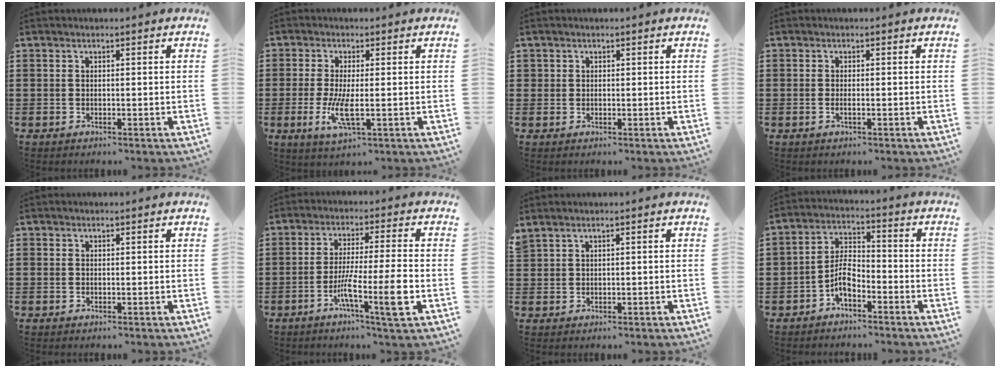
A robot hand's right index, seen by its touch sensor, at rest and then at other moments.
{"total": 5.7, "force": [-1.1, 1.2, 5.5], "torque": [-0.113, -0.016, -0.022]}
{"total": 0.8, "force": [0.2, 0.8, 0.1], "torque": [-0.004, 0.002, 0.004]}
{"total": 0.7, "force": [-0.2, -0.1, 0.7], "torque": [-0.014, -0.007, -0.002]}
{"total": 0.0}
{"total": 10.4, "force": [-3.6, 0.3, 9.8], "torque": [-0.188, -0.022, -0.068]}
{"total": 0.7, "force": [0.7, 0.1, 0.1], "torque": [-0.005, -0.001, 0.014]}
{"total": 5.0, "force": [-2.9, 2.4, 3.2], "torque": [-0.072, 0.006, -0.059]}